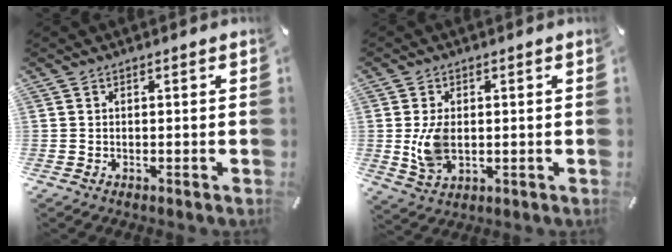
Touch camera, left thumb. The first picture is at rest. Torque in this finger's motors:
{"motor_torque": [0.48, 0.76, 0.06, -0.07, 0.24]}